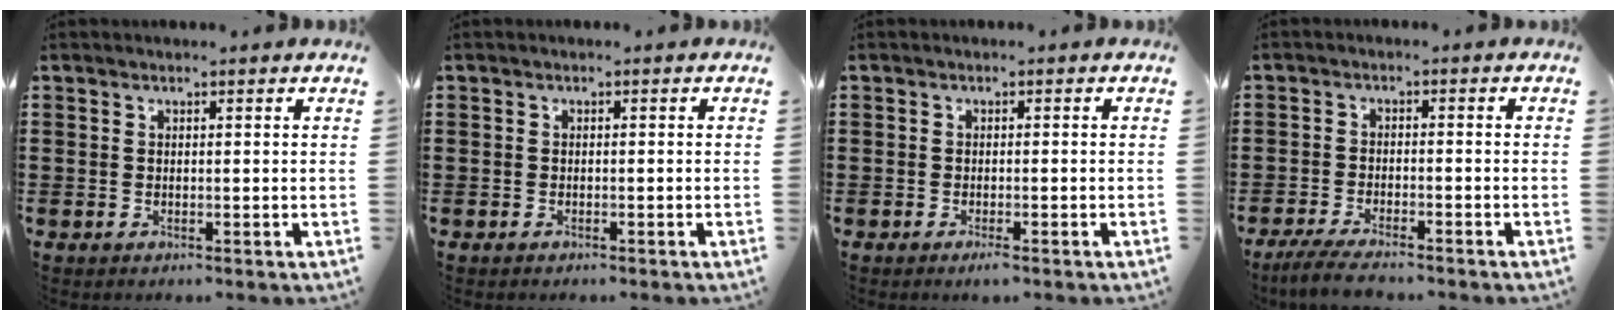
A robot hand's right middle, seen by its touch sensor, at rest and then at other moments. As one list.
[{"total": 0.6, "force": [-0.5, 0.3, 0.0], "torque": [0.000, 0.003, -0.012]}, {"total": 1.0, "force": [-0.6, 0.1, 0.8], "torque": [-0.016, -0.004, -0.011]}, {"total": 3.8, "force": [-3.3, 0.3, 1.9], "torque": [-0.044, -0.008, -0.066]}]